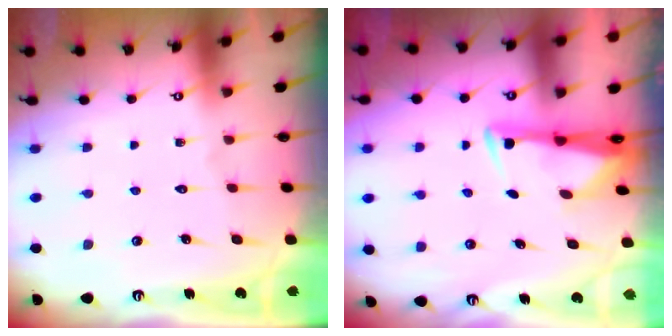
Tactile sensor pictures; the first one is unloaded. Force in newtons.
{"total": 2.9, "press": 2.8, "slide": 0.9}